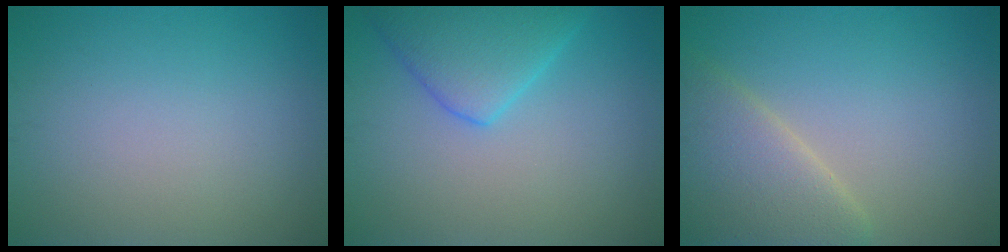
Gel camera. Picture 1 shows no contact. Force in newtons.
{"total": 5.0, "press": 5.0, "slide": 0.4}
{"total": 5.8, "press": 5.7, "slide": 0.5}